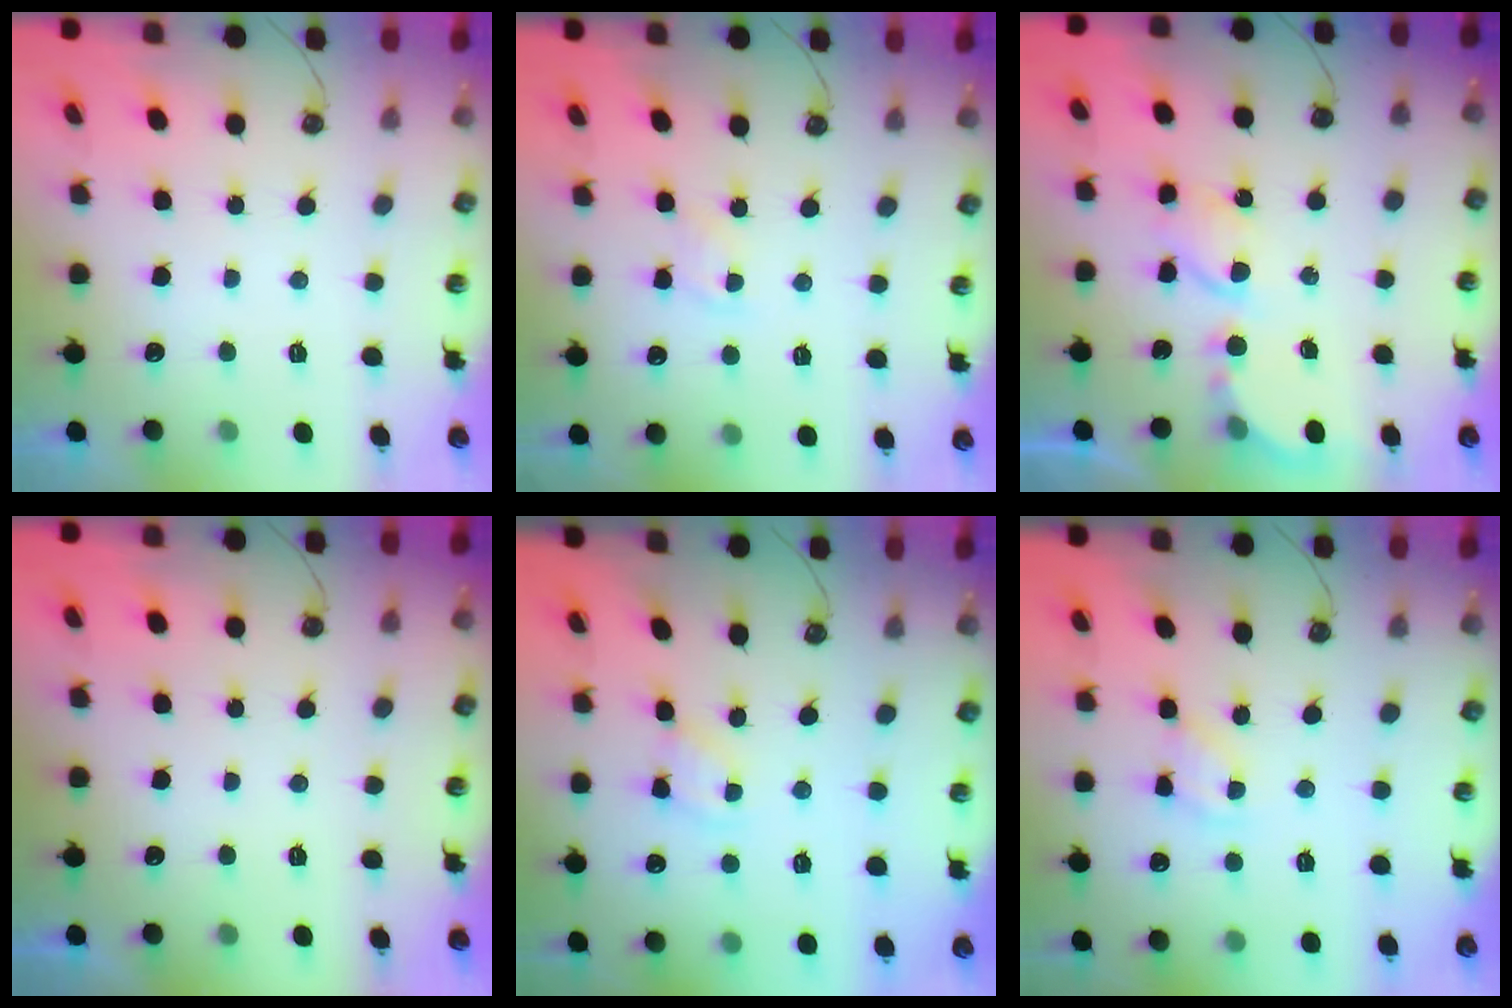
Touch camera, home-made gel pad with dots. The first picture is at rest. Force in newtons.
{"total": 6.0, "press": 6.0, "slide": 0.7}
{"total": 6.3, "press": 6.3, "slide": 0.4}
{"total": 0.0}
{"total": 1.8, "press": 1.8, "slide": 0.3}
{"total": 4.5, "press": 4.5, "slide": 0.3}